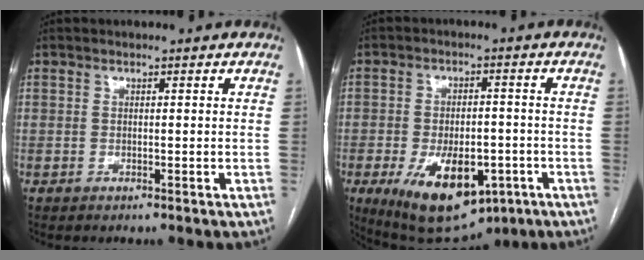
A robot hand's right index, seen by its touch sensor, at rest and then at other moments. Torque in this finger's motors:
{"motor_torque": [0.74, -0.55, 0.97, 0.21]}